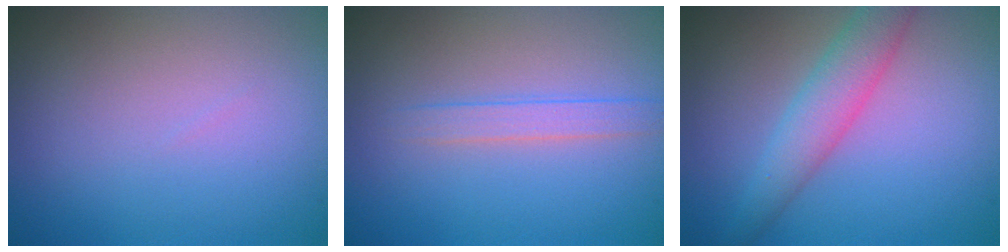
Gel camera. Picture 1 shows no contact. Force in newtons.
{"total": 1.7, "press": 1.7, "slide": 0.0}
{"total": 3.9, "press": 3.9, "slide": 0.0}